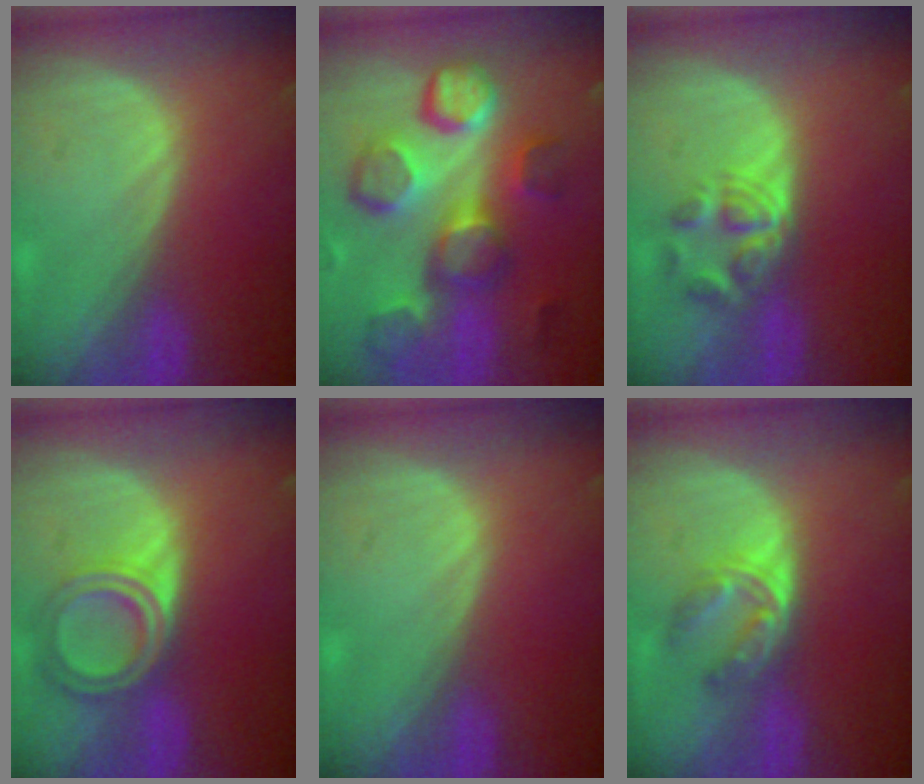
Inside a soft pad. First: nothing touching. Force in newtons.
{"total": 11.6, "press": 10.9, "slide": 4.0}
{"total": 5.9, "press": 4.8, "slide": 3.4}
{"total": 6.4, "press": 5.7, "slide": 3.0}
{"total": 0.0}
{"total": 5.9, "press": 4.8, "slide": 3.4}